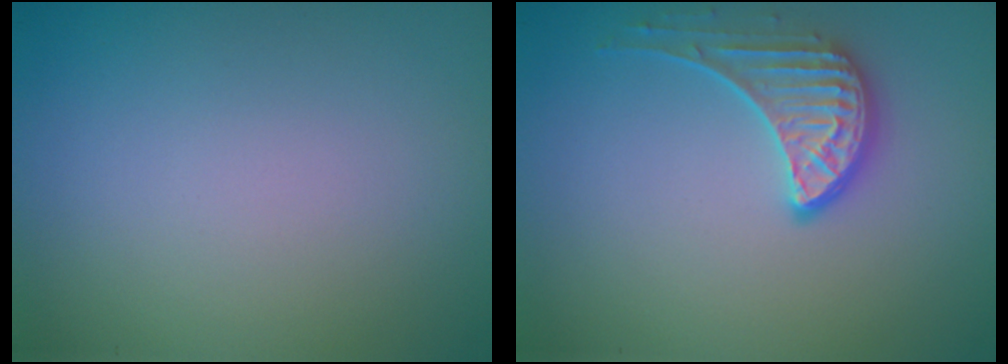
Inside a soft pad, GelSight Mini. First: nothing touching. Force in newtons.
{"total": 2.7, "press": 2.2, "slide": 1.6}